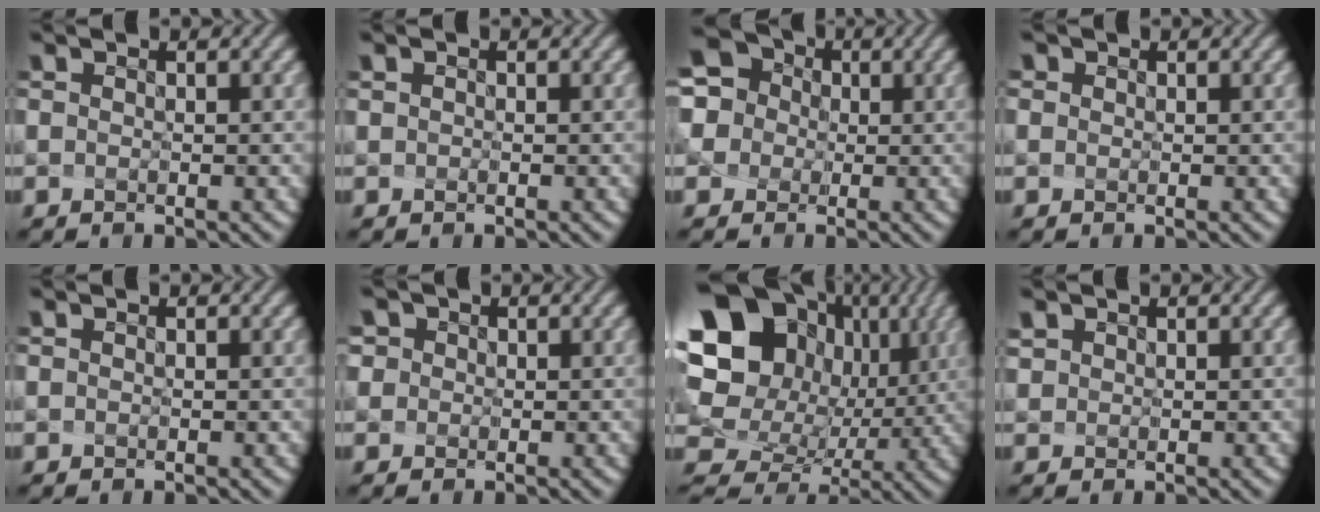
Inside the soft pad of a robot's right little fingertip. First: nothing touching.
{"total": 0.6, "force": [0.3, 0.5, 0.2], "torque": [0.005, 0.005, 0.005]}
{"total": 9.7, "force": [2.1, 8.8, 3.4], "torque": [-0.116, 0.029, 0.035]}
{"total": 2.5, "force": [1.2, 1.8, 1.1], "torque": [-0.026, 0.007, 0.012]}
{"total": 0.0}
{"total": 4.7, "force": [2.4, 3.6, 2.0], "torque": [-0.041, 0.016, 0.031]}
{"total": 18.0, "force": [4.5, 14.3, 9.9], "torque": [-0.205, 0.014, 0.100]}
{"total": 1.8, "force": [1.4, 1.0, 0.4], "torque": [-0.023, -0.011, 0.035]}